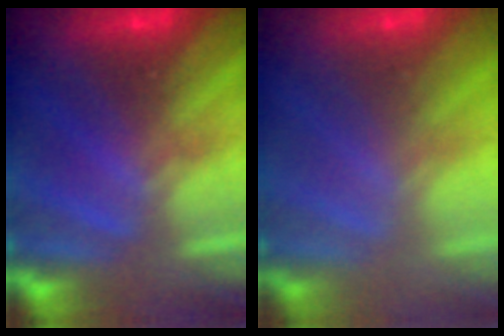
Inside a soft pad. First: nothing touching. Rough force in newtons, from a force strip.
{"total": 2.3}